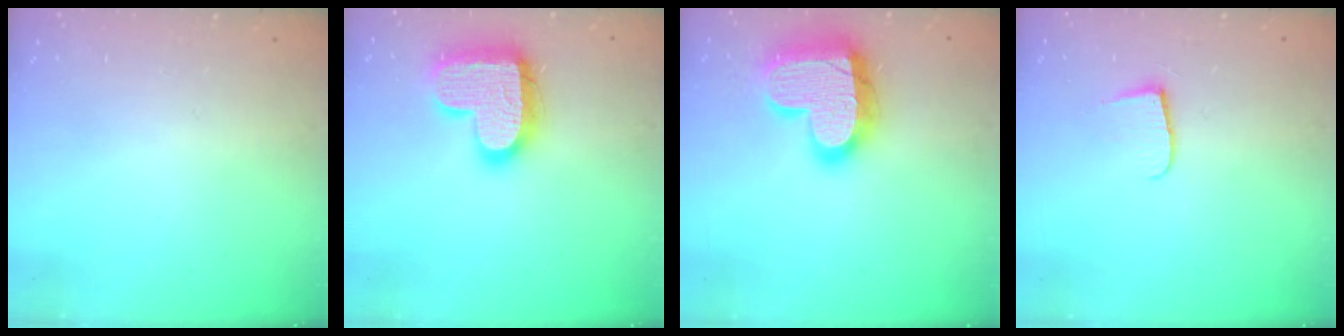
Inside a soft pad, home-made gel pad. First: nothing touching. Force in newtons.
{"total": 19.4, "press": 19.3, "slide": 1.4}
{"total": 20.9, "press": 20.8, "slide": 1.8}
{"total": 6.9, "press": 6.9, "slide": 0.7}